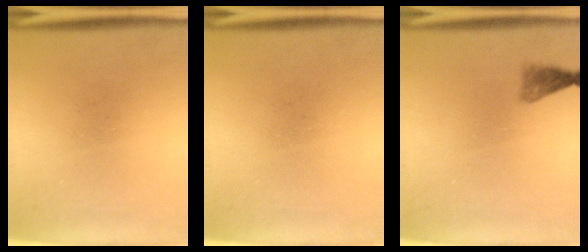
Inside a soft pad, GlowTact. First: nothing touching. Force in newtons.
{"total": 0.0}
{"total": 1.7}